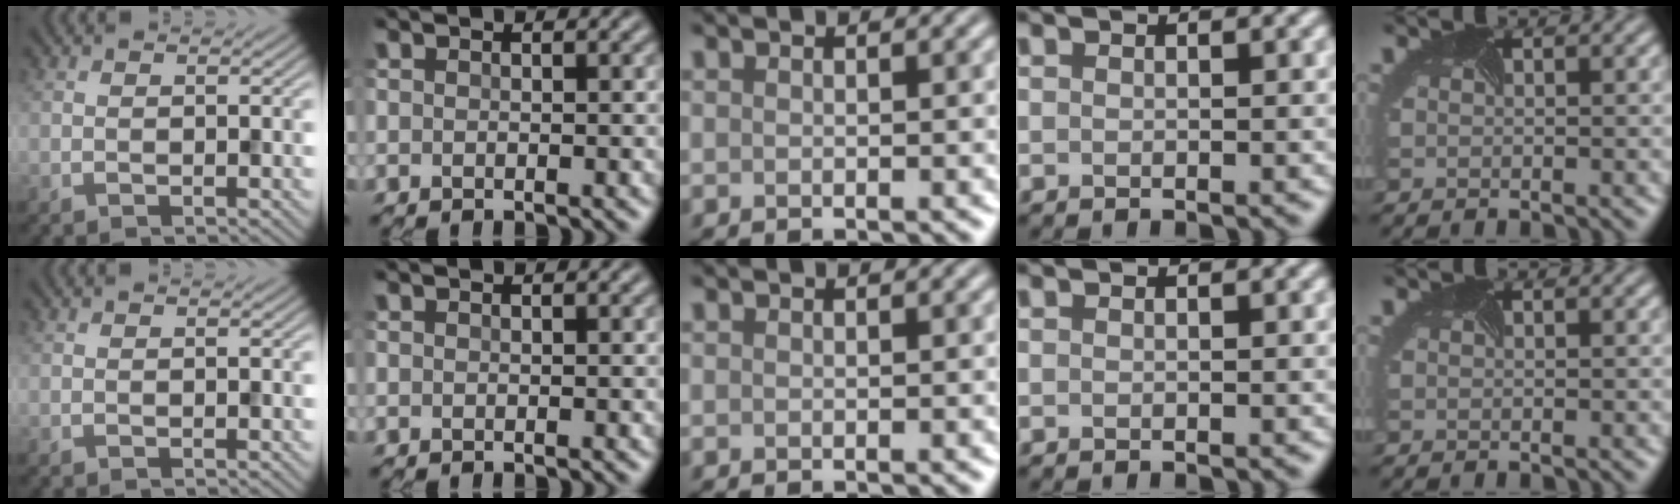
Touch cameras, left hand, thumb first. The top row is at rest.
{}